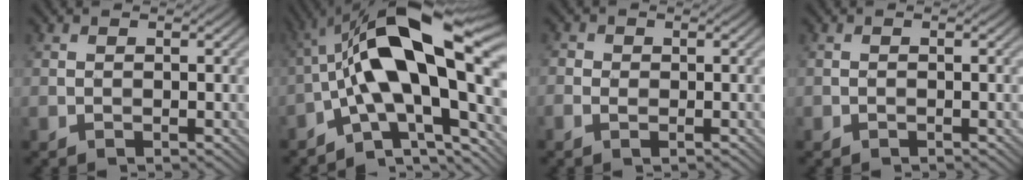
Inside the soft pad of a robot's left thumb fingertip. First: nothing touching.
{"total": 17.1, "force": [-1.7, 6.4, 15.8], "torque": [-0.255, 0.039, -0.039]}
{"total": 1.9, "force": [-0.3, 1.5, 1.1], "torque": [-0.028, 0.002, -0.006]}
{"total": 0.0}